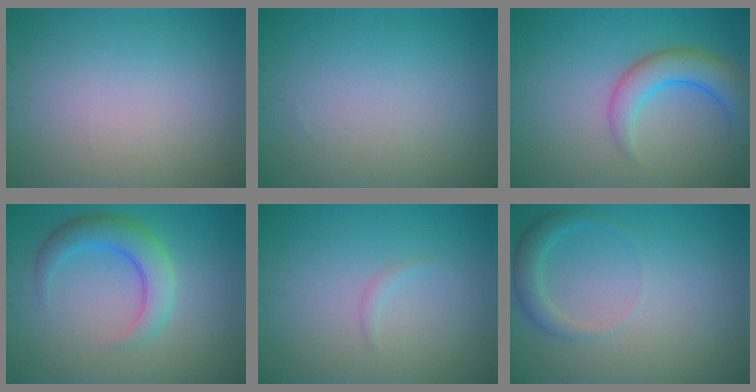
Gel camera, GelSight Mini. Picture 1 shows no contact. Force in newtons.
{"total": 0.0}
{"total": 4.6, "press": 4.6, "slide": 0.3}
{"total": 4.2, "press": 4.2, "slide": 0.1}
{"total": 0.7, "press": 0.6, "slide": 0.1}
{"total": 2.1, "press": 2.1, "slide": 0.2}